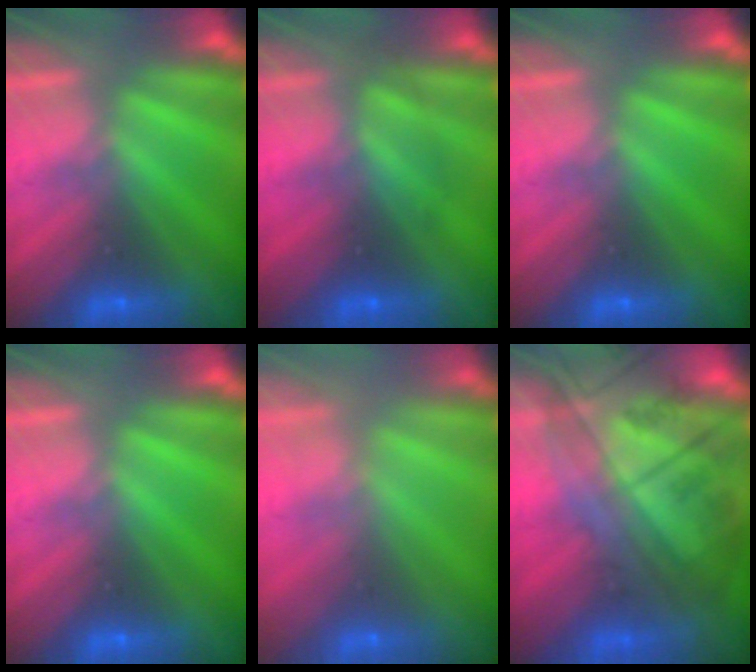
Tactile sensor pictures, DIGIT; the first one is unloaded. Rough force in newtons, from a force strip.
{"total": 2.5}
{"total": 0.0}
{"total": 0.0}
{"total": 2.8}
{"total": 7.3}